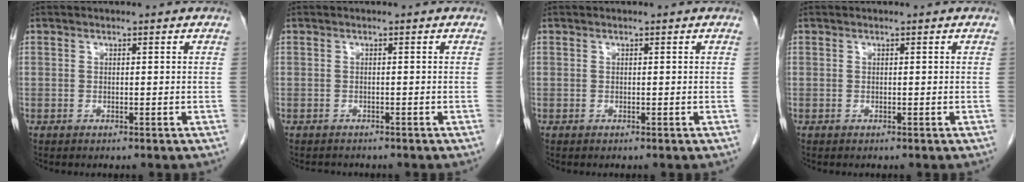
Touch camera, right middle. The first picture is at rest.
{"total": 2.0, "force": [-1.8, 0.8, 0.3], "torque": [-0.012, -0.003, -0.024]}
{"total": 0.0}
{"total": 0.0}